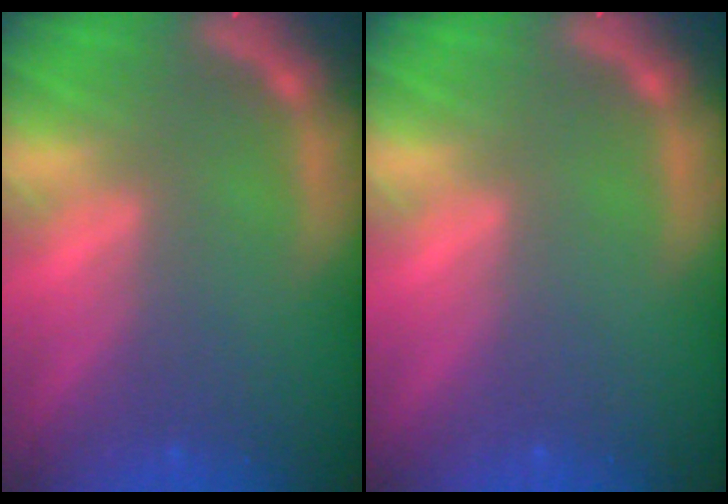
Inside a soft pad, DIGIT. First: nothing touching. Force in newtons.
{"total": 0.0}